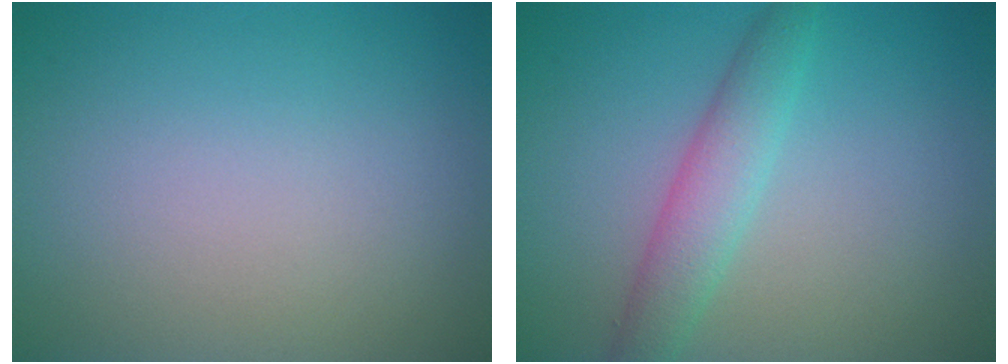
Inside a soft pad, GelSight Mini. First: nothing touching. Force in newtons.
{"total": 3.2, "press": 3.2, "slide": 0.1}